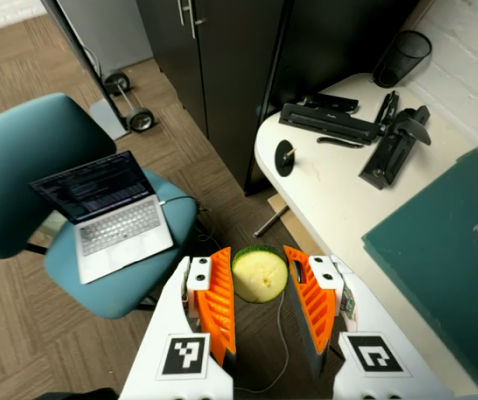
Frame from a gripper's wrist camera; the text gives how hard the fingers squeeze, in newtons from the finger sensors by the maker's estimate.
{"total": 10.2, "left": 10.6, "right": 9.8}